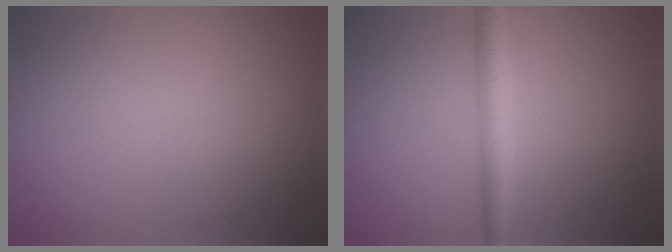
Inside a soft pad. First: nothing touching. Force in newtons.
{"total": 2.9, "press": 2.9, "slide": 0.1}